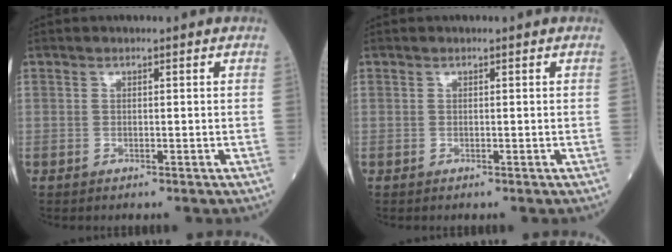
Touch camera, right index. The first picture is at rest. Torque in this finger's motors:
{"motor_torque": [0.00, 0.00, 0.00, 0.00]}